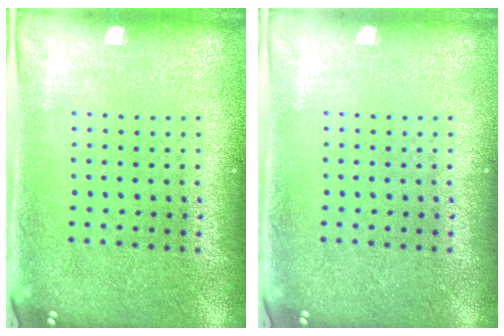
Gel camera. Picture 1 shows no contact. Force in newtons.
{"total": 0.0}